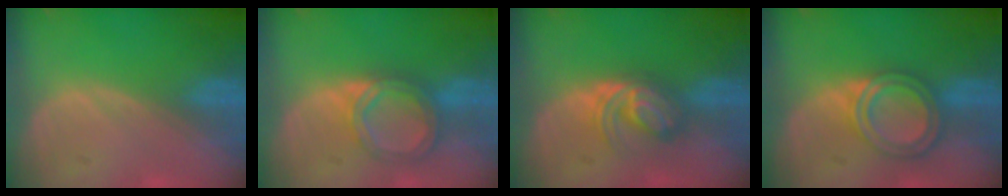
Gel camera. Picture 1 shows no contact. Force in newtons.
{"total": 6.1, "press": 5.4, "slide": 3.0}
{"total": 5.9, "press": 5.1, "slide": 2.8}
{"total": 6.1, "press": 5.5, "slide": 2.8}